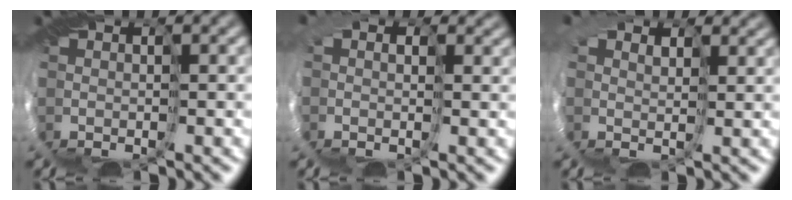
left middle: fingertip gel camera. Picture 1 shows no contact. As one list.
[{"total": 5.2, "force": [1.9, 3.8, 2.9], "torque": [-0.062, 0.018, 0.003]}, {"total": 4.3, "force": [3.3, 2.5, 1.2], "torque": [-0.053, 0.017, 0.049]}]